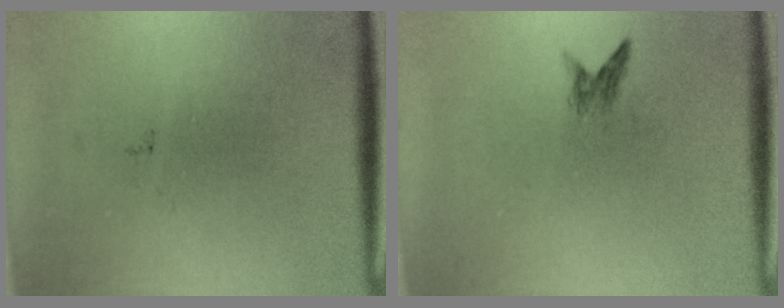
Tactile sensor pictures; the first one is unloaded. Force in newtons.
{"total": 0.9}